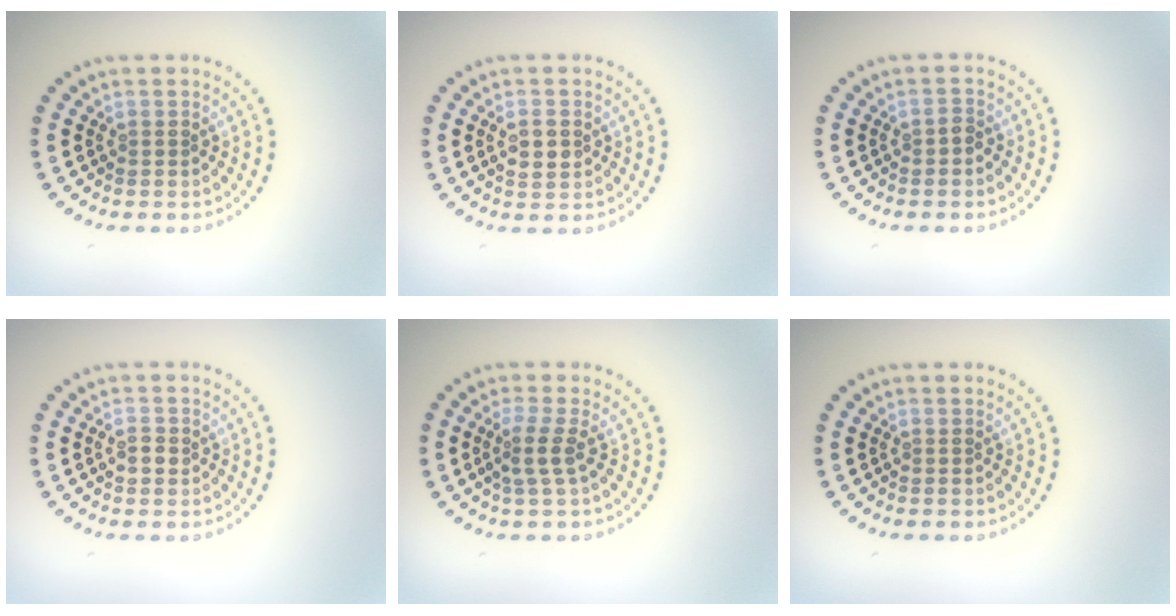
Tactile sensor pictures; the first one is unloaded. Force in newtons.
{"total": 2.0, "press": 1.9, "slide": 0.3}
{"total": 0.8, "press": 0.7, "slide": 0.4}
{"total": 1.4, "press": 1.3, "slide": 0.1}
{"total": 2.1, "press": 1.5, "slide": 1.4}
{"total": 0.0}